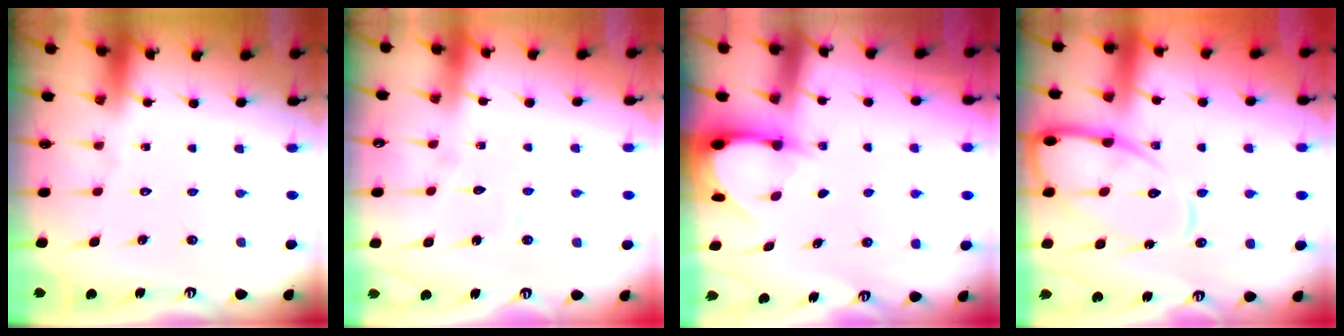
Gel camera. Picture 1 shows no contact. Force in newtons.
{"total": 4.0, "press": 4.0, "slide": 0.3}
{"total": 3.1, "press": 3.1, "slide": 0.4}
{"total": 13.6, "press": 13.6, "slide": 1.3}